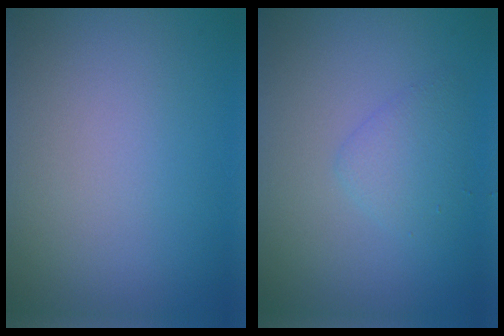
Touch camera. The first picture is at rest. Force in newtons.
{"total": 1.8, "press": 1.8, "slide": 0.1}